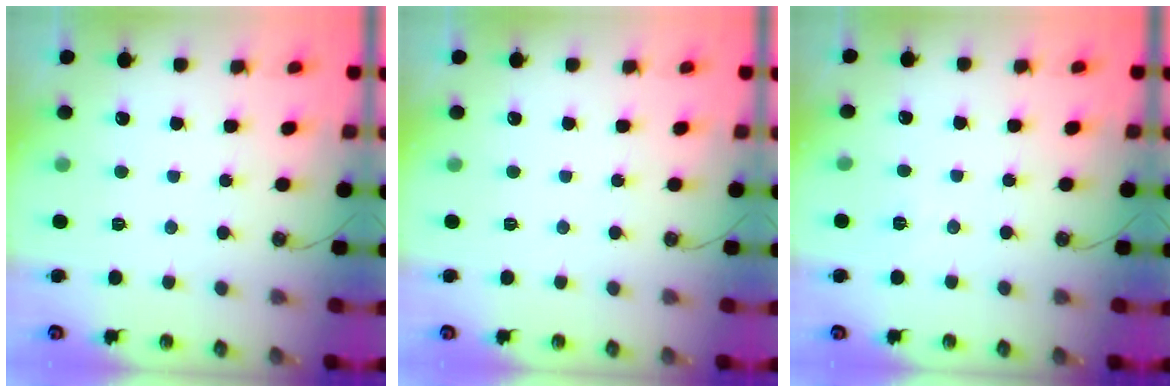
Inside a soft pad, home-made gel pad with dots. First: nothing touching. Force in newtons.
{"total": 0.0}
{"total": 5.6, "press": 3.4, "slide": 4.5}